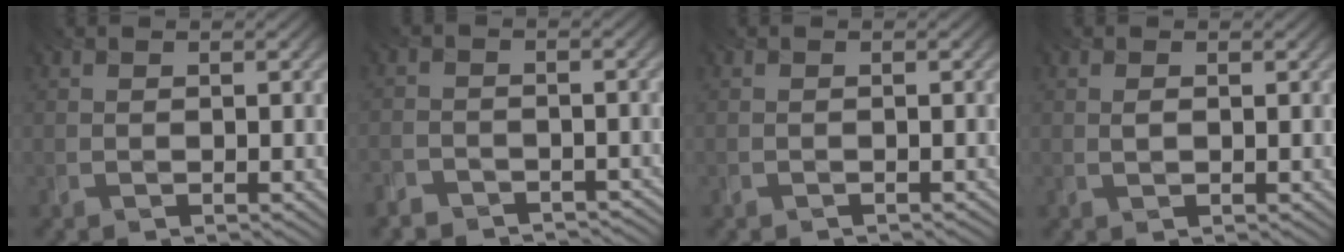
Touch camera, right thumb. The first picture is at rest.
{"total": 4.7, "force": [-4.2, 1.9, 0.8], "torque": [-0.009, -0.004, -0.075]}
{"total": 0.6, "force": [-0.5, 0.1, -0.2], "torque": [0.004, -0.006, -0.010]}
{"total": 0.5, "force": [0.3, 0.3, 0.4], "torque": [-0.009, 0.001, 0.004]}